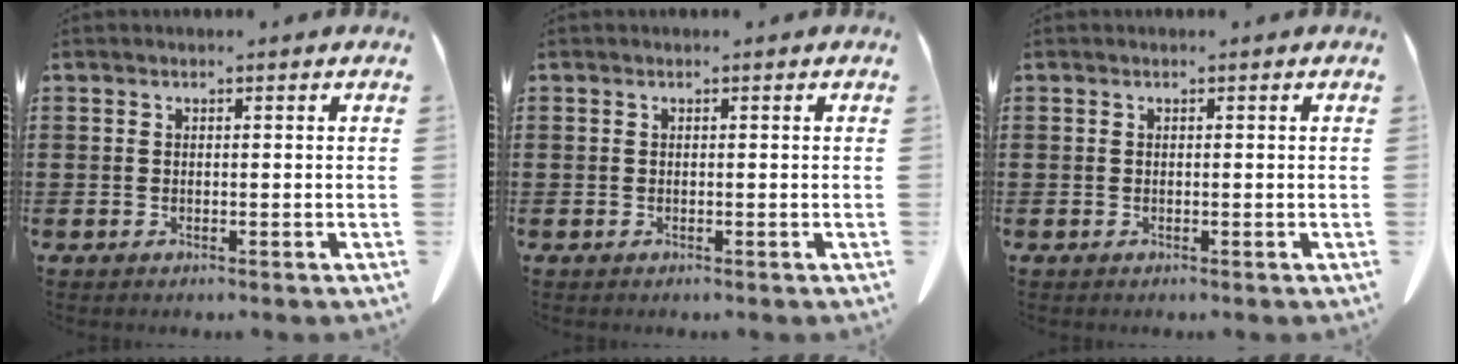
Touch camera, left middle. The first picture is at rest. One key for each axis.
{"total": 0.0}
{"total": 0.0}